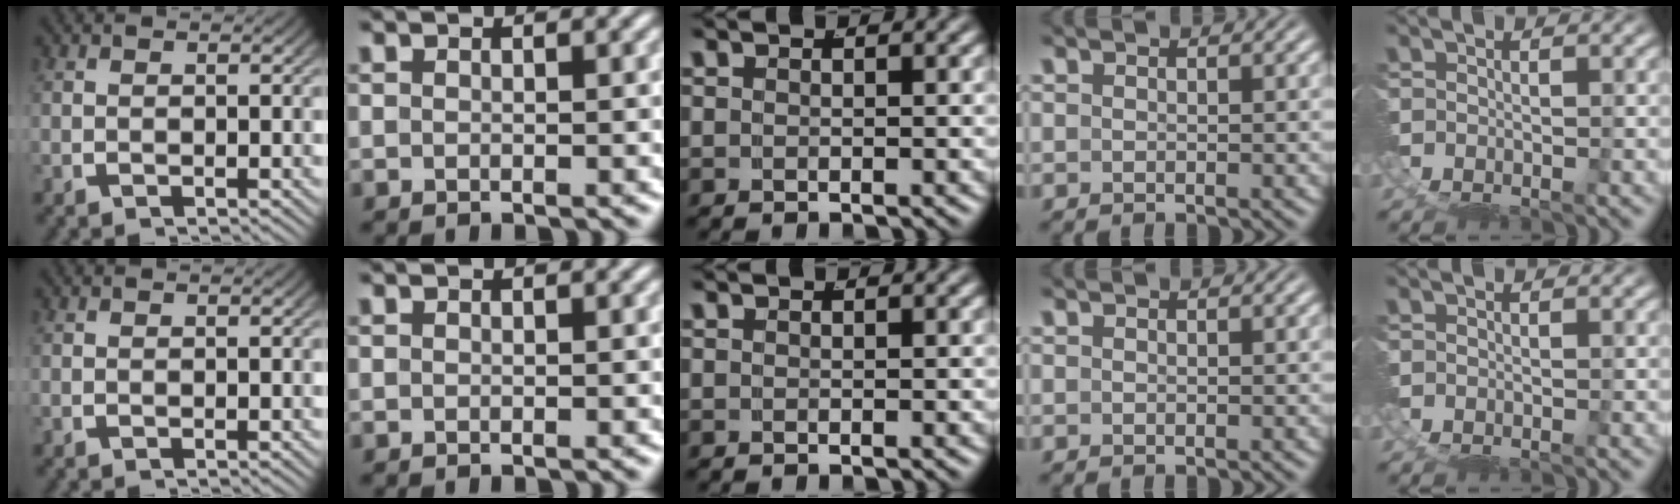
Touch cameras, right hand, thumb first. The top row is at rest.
{}